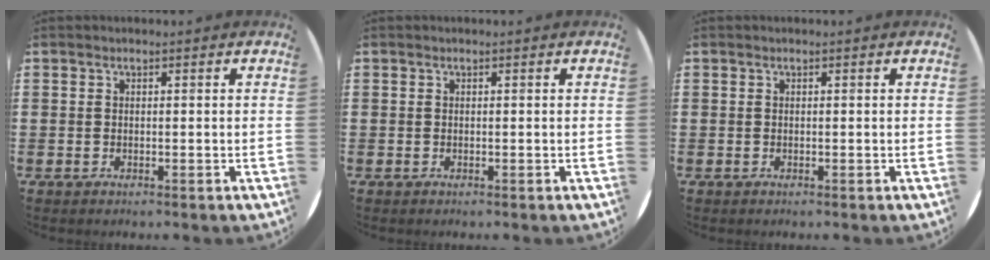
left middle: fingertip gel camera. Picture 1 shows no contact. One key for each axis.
{"total": 0.0}
{"total": 0.0}